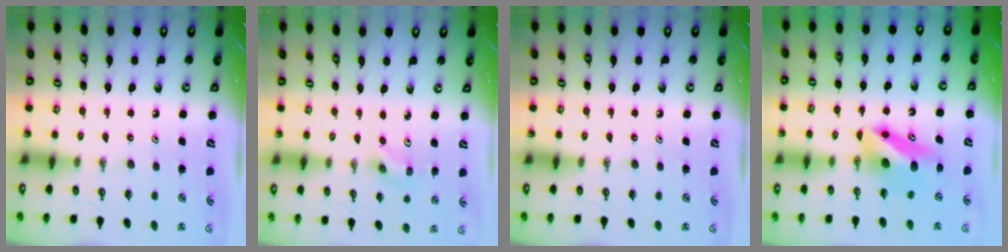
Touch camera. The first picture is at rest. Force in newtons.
{"total": 2.9, "press": 2.8, "slide": 0.6}
{"total": 0.0}
{"total": 7.1, "press": 7.0, "slide": 1.5}